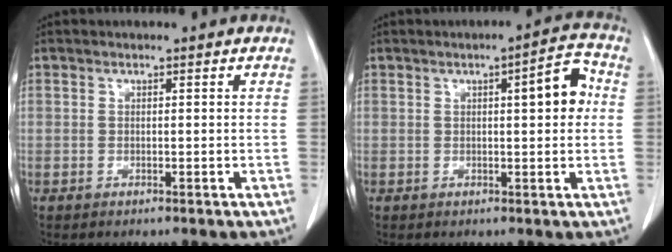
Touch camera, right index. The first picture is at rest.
{"total": 5.7, "force": [0.9, 1.2, 5.5], "torque": [-0.074, 0.016, 0.009]}